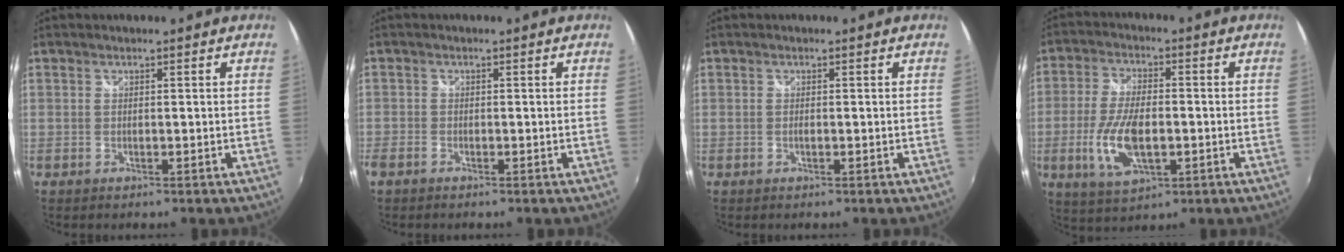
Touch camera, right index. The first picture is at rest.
{"total": 1.9, "force": [-1.5, 0.9, 0.7], "torque": [-0.017, -0.003, -0.031]}
{"total": 0.6, "force": [-0.2, 0.1, 0.5], "torque": [-0.011, -0.001, -0.005]}
{"total": 11.1, "force": [-2.6, 5.0, 9.6], "torque": [-0.199, -0.009, -0.045]}